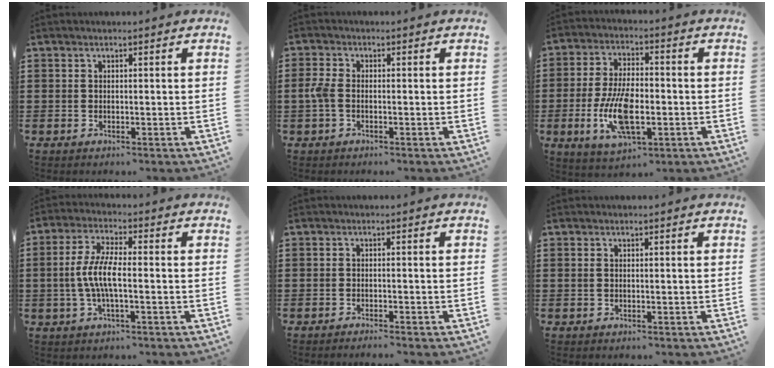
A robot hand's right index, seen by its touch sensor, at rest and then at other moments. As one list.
[{"total": 2.6, "force": [-0.6, 1.4, 2.0], "torque": [-0.063, -0.006, -0.019]}, {"total": 10.6, "force": [-2.6, 4.7, 9.2], "torque": [-0.197, -0.009, -0.045]}, {"total": 6.1, "force": [-1.2, 1.7, 5.8], "torque": [-0.130, -0.006, -0.029]}, {"total": 1.0, "force": [-1.0, -0.1, 0.1], "torque": [-0.004, 0.001, -0.020]}, {"total": 0.0}]